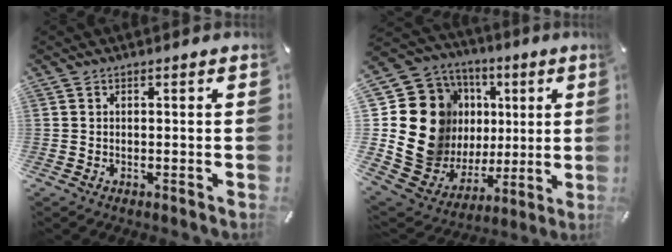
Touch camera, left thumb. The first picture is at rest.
{"total": 20.2, "force": [3.2, 17.5, 9.4], "torque": [-0.190, -0.044, 0.090]}